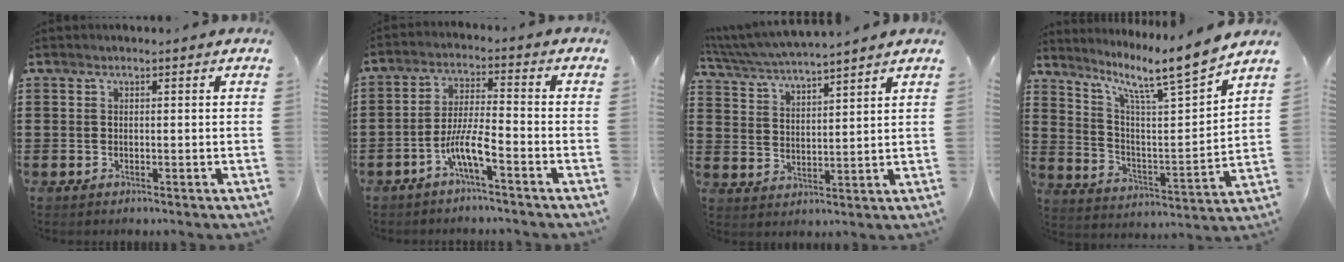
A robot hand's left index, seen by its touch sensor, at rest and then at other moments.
{"total": 6.8, "force": [-3.8, 0.8, 5.5], "torque": [-0.119, -0.006, -0.075]}
{"total": 4.7, "force": [4.6, -0.4, 1.1], "torque": [-0.042, -0.027, 0.077]}
{"total": 10.4, "force": [8.6, 0.6, 5.8], "torque": [-0.124, -0.064, 0.130]}